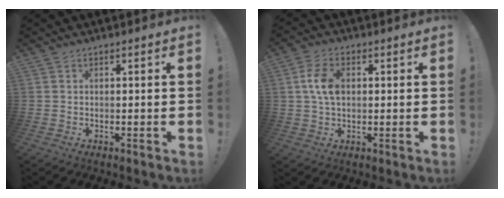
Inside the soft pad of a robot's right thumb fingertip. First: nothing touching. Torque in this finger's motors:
{"motor_torque": [0.08, 0.06, 0.20, -0.23, 0.01]}